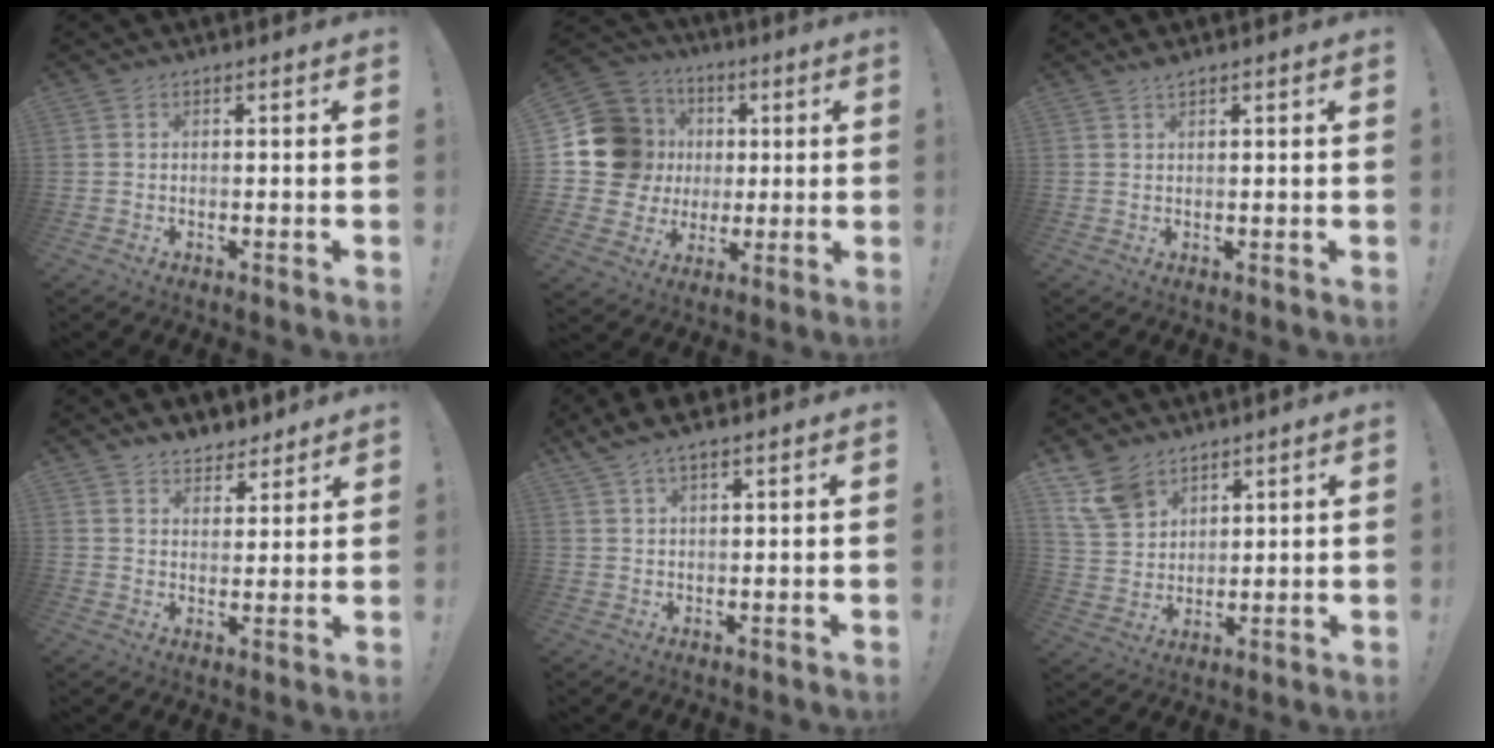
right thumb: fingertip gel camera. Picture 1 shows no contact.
{"total": 17.5, "force": [2.1, 16.2, 6.5], "torque": [-0.105, 0.007, 0.078]}
{"total": 1.5, "force": [1.3, -0.1, 0.9], "torque": [-0.011, -0.006, 0.021]}
{"total": 6.1, "force": [5.1, 3.2, 0.9], "torque": [-0.009, -0.040, 0.097]}
{"total": 4.7, "force": [3.5, 1.3, 2.9], "torque": [-0.051, -0.013, 0.064]}
{"total": 11.9, "force": [8.0, 7.6, 4.4], "torque": [-0.090, -0.041, 0.162]}